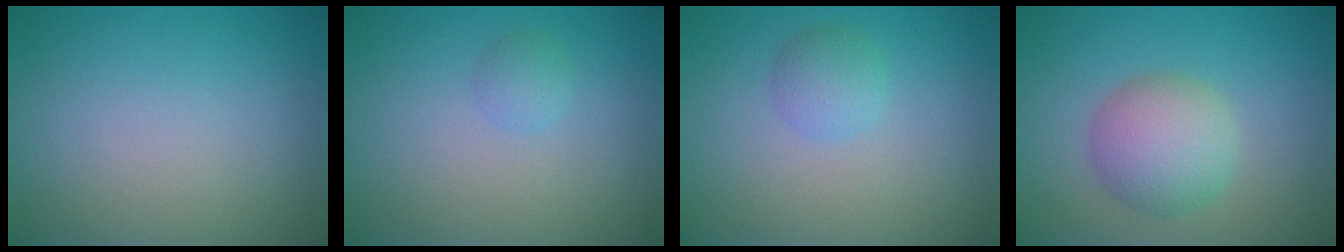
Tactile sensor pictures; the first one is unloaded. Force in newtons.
{"total": 1.1, "press": 1.1, "slide": 0.0}
{"total": 1.9, "press": 1.9, "slide": 0.0}
{"total": 4.7, "press": 4.7, "slide": 0.1}